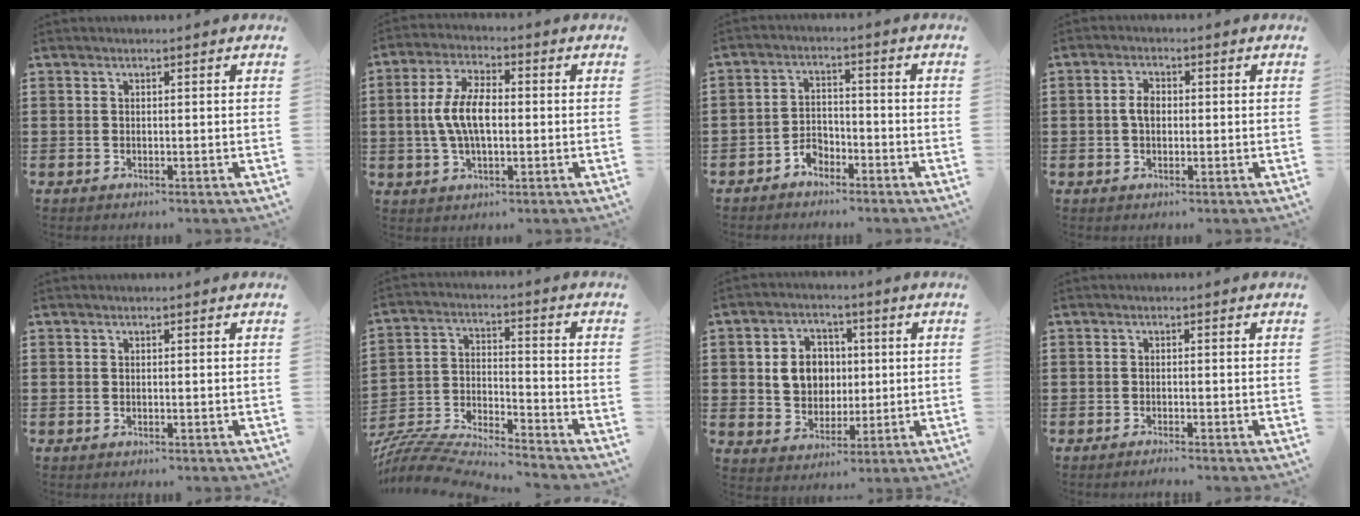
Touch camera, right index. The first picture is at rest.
{"total": 7.8, "force": [-0.4, 3.5, 6.9], "torque": [-0.161, -0.001, -0.016]}
{"total": 3.3, "force": [-2.7, 1.9, 0.7], "torque": [-0.020, 0.008, -0.055]}
{"total": 2.8, "force": [0.0, 1.7, 2.2], "torque": [-0.044, 0.007, -0.002]}
{"total": 0.0}
{"total": 6.6, "force": [-6.5, 0.5, 1.0], "torque": [-0.036, -0.009, -0.138]}
{"total": 7.1, "force": [0.8, 6.2, 3.3], "torque": [-0.072, 0.015, 0.011]}
{"total": 0.9, "force": [-0.9, -0.2, 0.1], "torque": [-0.003, -0.001, -0.018]}